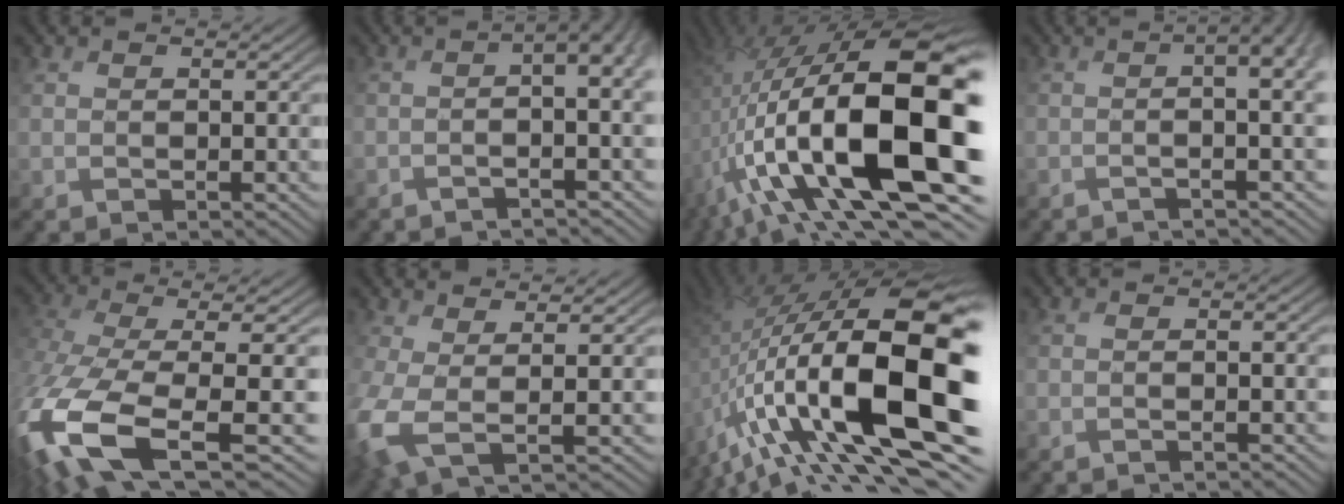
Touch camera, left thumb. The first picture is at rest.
{"total": 7.7, "force": [-0.9, 1.8, 7.5], "torque": [-0.079, 0.000, -0.018]}
{"total": 20.5, "force": [-1.9, 8.5, 18.6], "torque": [-0.331, -0.005, -0.038]}
{"total": 8.9, "force": [-0.4, 2.3, 8.6], "torque": [-0.086, 0.007, -0.009]}
{"total": 14.3, "force": [-4.3, 6.0, 12.3], "torque": [-0.327, -0.052, -0.035]}
{"total": 6.9, "force": [-1.2, 2.9, 6.1], "torque": [-0.149, -0.027, -0.018]}
{"total": 20.1, "force": [-4.1, 7.7, 18.1], "torque": [-0.318, -0.003, -0.075]}
{"total": 2.6, "force": [-1.0, 0.8, 2.3], "torque": [-0.027, -0.004, -0.020]}